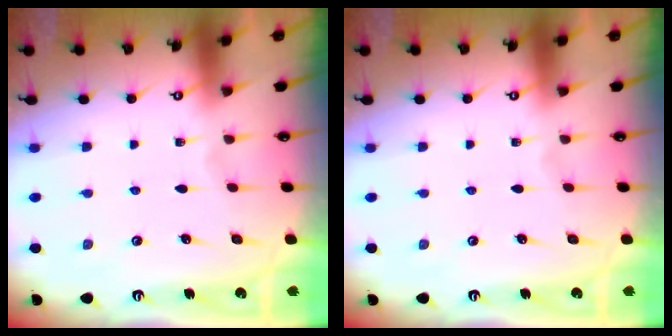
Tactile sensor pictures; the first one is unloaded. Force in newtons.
{"total": 0.0}